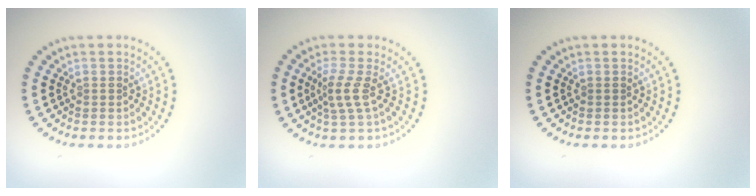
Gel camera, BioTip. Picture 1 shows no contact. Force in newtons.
{"total": 2.2, "press": 1.6, "slide": 1.6}
{"total": 0.0}